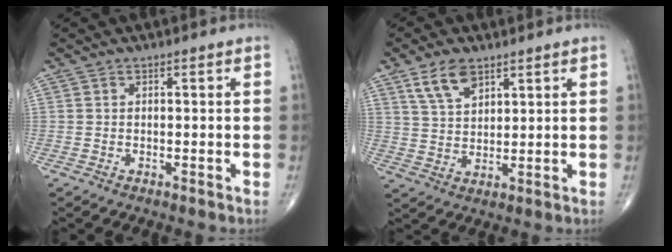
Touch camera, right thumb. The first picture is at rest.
{"total": 6.8, "force": [4.2, 3.5, 4.1], "torque": [-0.067, -0.020, 0.085]}